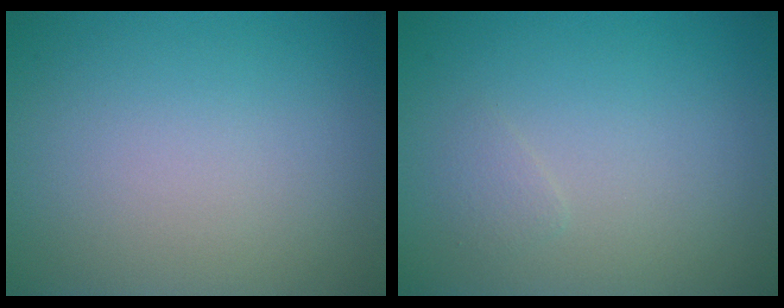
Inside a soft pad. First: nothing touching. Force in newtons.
{"total": 0.7, "press": 0.7, "slide": 0.1}